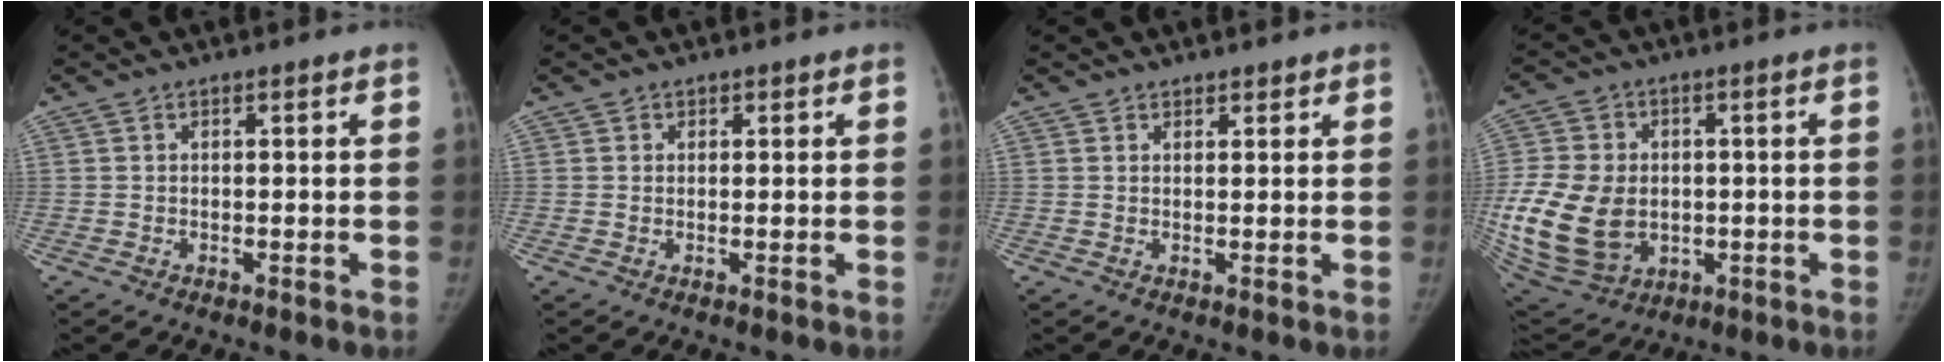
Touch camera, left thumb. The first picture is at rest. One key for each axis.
{"total": 0.7, "fx": 0.3, "fy": 0.6, "fz": -0.1, "tx": 0.015, "ty": 0.002, "tz": 0.000}
{"total": 1.2, "fx": 1.0, "fy": 0.6, "fz": -0.1, "tx": 0.020, "ty": -0.007, "tz": 0.009}
{"total": 20.0, "fx": -2.2, "fy": 15.2, "fz": 12.8, "tx": -0.270, "ty": -0.008, "tz": -0.016}